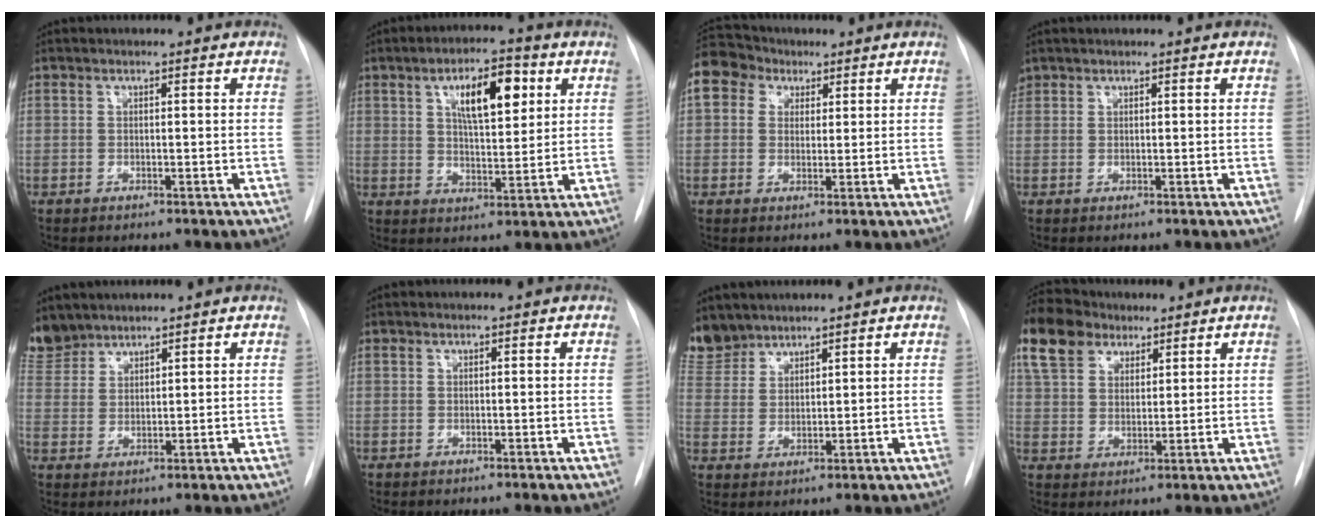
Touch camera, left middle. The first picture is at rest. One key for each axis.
{"total": 9.6, "fx": 3.8, "fy": 3.3, "fz": 8.2, "tx": -0.131, "ty": 0.011, "tz": 0.063}
{"total": 17.1, "fx": 7.8, "fy": 13.6, "fz": 6.8, "tx": -0.214, "ty": 0.088, "tz": 0.151}
{"total": 2.0, "fx": 1.3, "fy": 1.5, "fz": 0.1, "tx": 0.003, "ty": 0.013, "tz": 0.023}
{"total": 7.0, "fx": 6.3, "fy": 3.0, "fz": 0.6, "tx": -0.010, "ty": 0.006, "tz": 0.132}
{"total": 0.0}
{"total": 8.0, "fx": 7.1, "fy": 3.6, "fz": 0.7, "tx": -0.013, "ty": 0.005, "tz": 0.150}
{"total": 14.0, "fx": 9.7, "fy": 8.6, "fz": 5.4, "tx": -0.137, "ty": 0.044, "tz": 0.185}